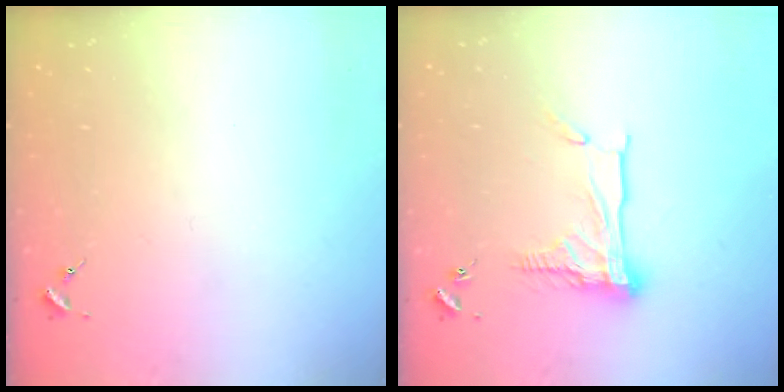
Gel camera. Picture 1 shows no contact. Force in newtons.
{"total": 15.0, "press": 14.9, "slide": 1.3}